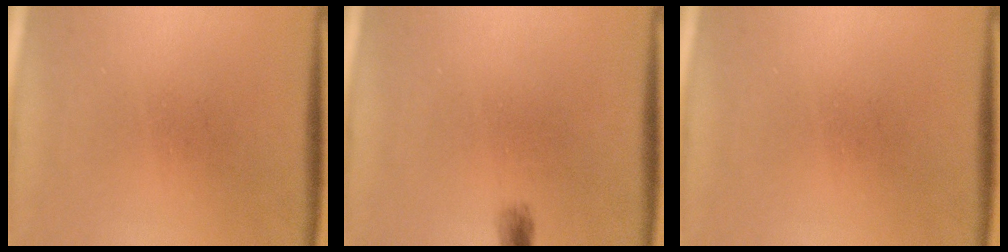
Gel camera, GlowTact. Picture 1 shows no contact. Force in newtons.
{"total": 1.4}
{"total": 0.0}